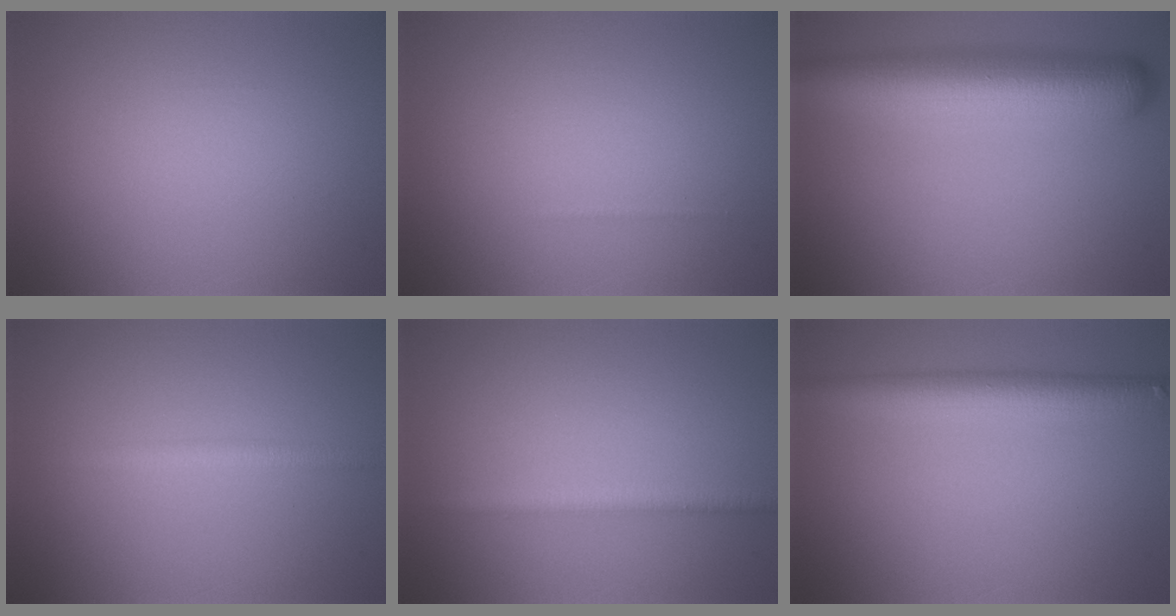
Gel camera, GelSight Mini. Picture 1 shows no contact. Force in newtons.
{"total": 0.0}
{"total": 10.1, "press": 10.1, "slide": 0.6}
{"total": 1.9, "press": 1.9, "slide": 0.2}
{"total": 1.9, "press": 1.9, "slide": 0.0}
{"total": 4.9, "press": 4.9, "slide": 0.2}